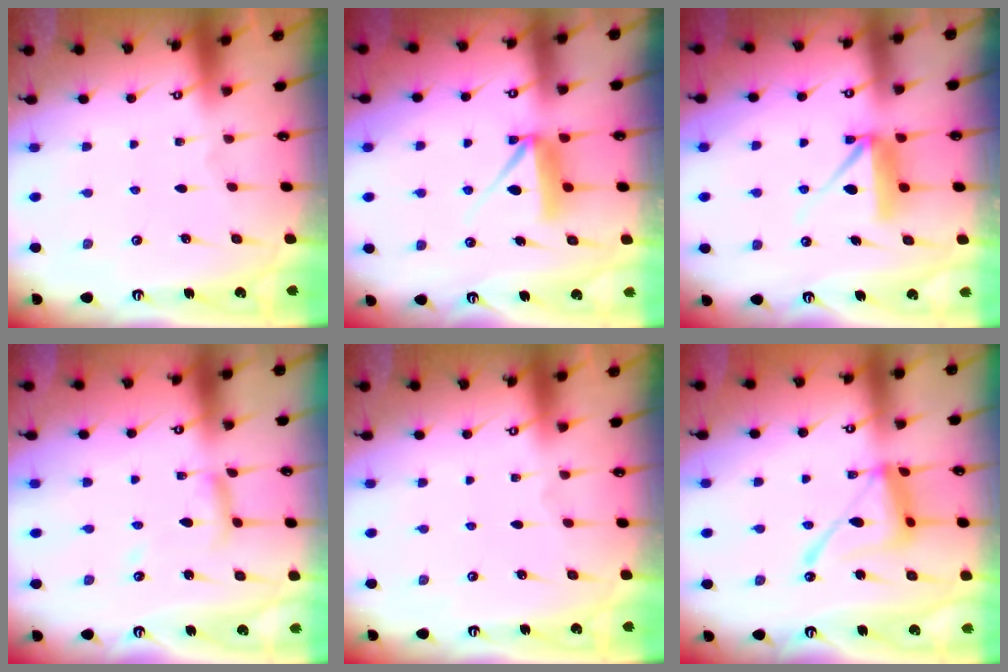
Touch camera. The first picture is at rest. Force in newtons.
{"total": 7.1, "press": 7.1, "slide": 0.6}
{"total": 10.0, "press": 10.0, "slide": 0.5}
{"total": 7.8, "press": 7.8, "slide": 0.5}
{"total": 0.0}
{"total": 14.3, "press": 14.2, "slide": 1.3}